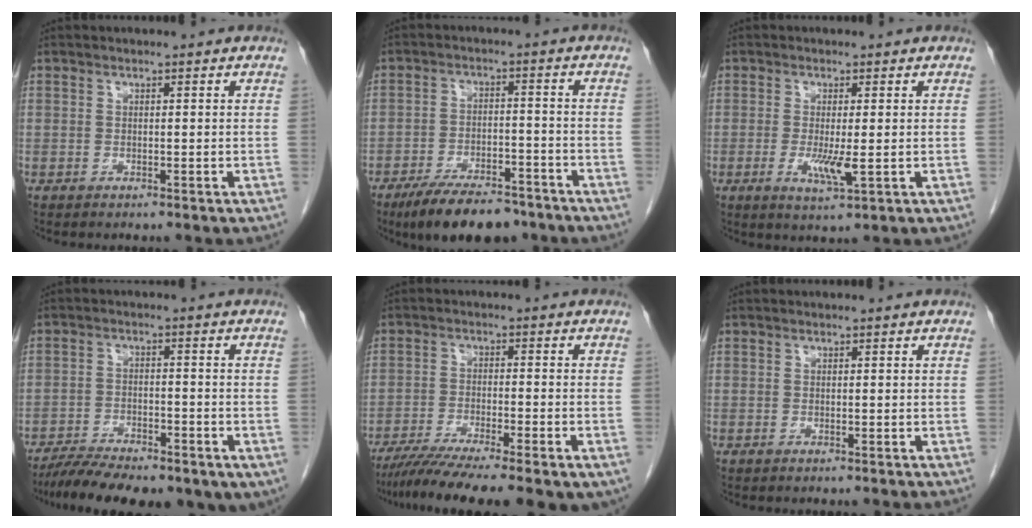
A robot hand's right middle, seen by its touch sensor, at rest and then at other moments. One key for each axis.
{"total": 12.9, "fx": -10.1, "fy": 4.2, "fz": 6.7, "tx": -0.096, "ty": -0.002, "tz": -0.161}
{"total": 3.9, "fx": -0.7, "fy": 0.6, "fz": 3.8, "tx": -0.072, "ty": -0.008, "tz": -0.007}
{"total": 15.2, "fx": -10.3, "fy": 5.5, "fz": 9.8, "tx": -0.163, "ty": -0.005, "tz": -0.154}
{"total": 14.5, "fx": -10.5, "fy": 2.2, "fz": 9.8, "tx": -0.139, "ty": -0.023, "tz": -0.162}
{"total": 0.0}